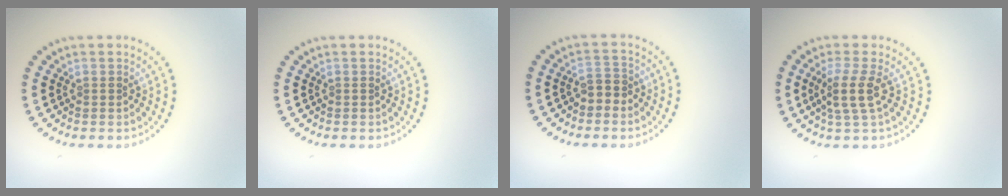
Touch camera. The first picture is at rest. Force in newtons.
{"total": 0.0}
{"total": 1.7, "press": 1.6, "slide": 0.8}
{"total": 2.8, "press": 2.3, "slide": 1.6}